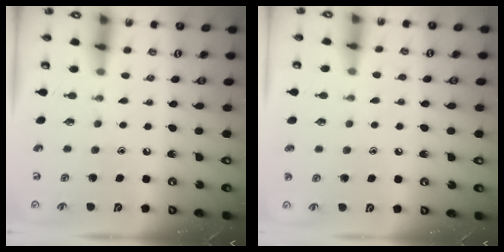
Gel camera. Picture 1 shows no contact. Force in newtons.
{"total": 6.8, "press": 6.8, "slide": 0.7}